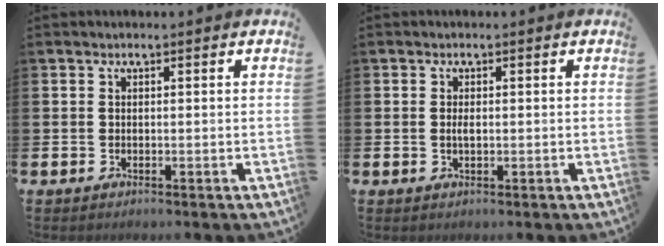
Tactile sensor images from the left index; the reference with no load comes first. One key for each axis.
{"total": 1.1, "fx": 0.1, "fy": 0.4, "fz": 1.0, "tx": -0.013, "ty": 0.001, "tz": -0.002}